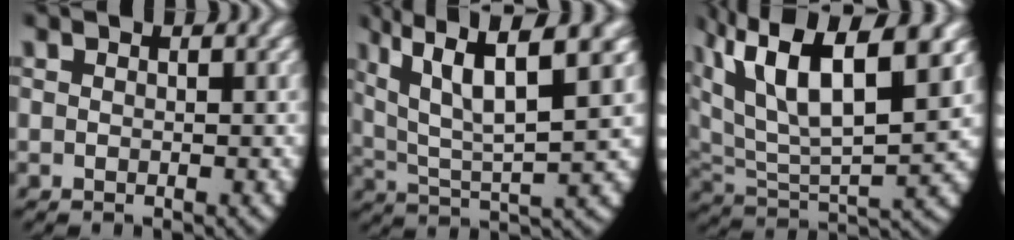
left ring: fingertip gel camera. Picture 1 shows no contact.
{"total": 8.6, "force": [3.2, 4.0, 7.0], "torque": [-0.139, -0.017, 0.067]}
{"total": 11.6, "force": [3.9, 6.6, 8.7], "torque": [-0.179, -0.004, 0.062]}